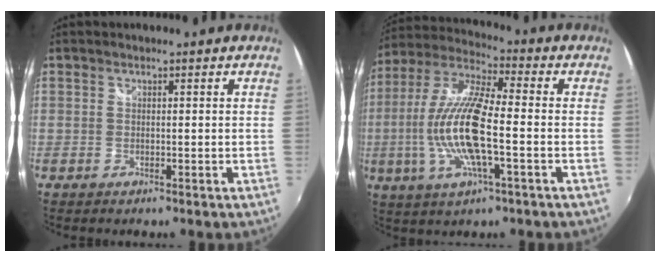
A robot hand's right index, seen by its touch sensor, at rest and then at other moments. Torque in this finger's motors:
{"motor_torque": [2.14, 0.00, 1.05, 0.21]}